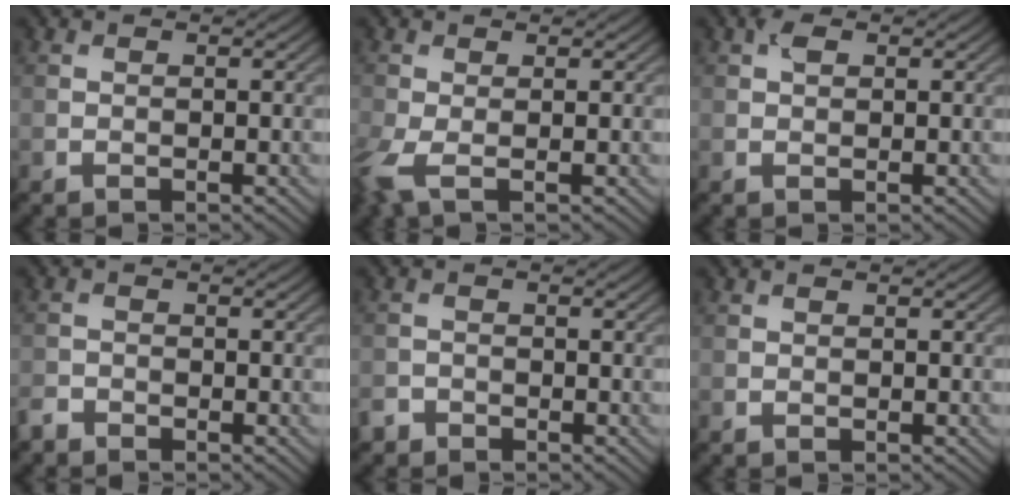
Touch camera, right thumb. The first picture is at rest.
{"total": 3.4, "force": [-1.1, 1.2, 2.9], "torque": [-0.089, -0.012, -0.026]}
{"total": 1.4, "force": [0.6, 0.8, 1.0], "torque": [-0.020, 0.004, 0.011]}
{"total": 1.6, "force": [-1.5, 0.6, 0.3], "torque": [-0.008, -0.001, -0.037]}
{"total": 1.6, "force": [-1.3, 0.8, 0.1], "torque": [-0.001, 0.000, -0.032]}
{"total": 0.0}